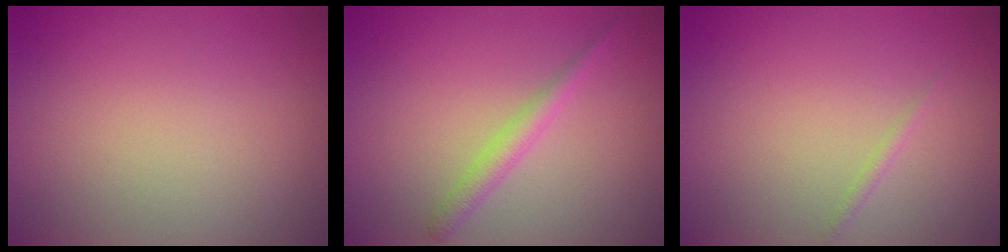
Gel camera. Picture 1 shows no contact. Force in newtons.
{"total": 1.9, "press": 1.9, "slide": 0.1}
{"total": 0.7, "press": 0.7, "slide": 0.0}